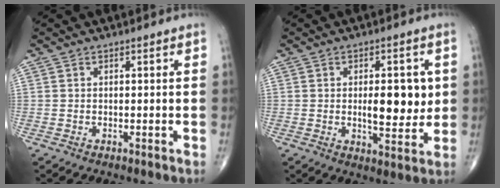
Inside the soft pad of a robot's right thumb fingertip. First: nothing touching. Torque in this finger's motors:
{"motor_torque": [0.06, 0.07, 0.04, 0.04, 0.18]}